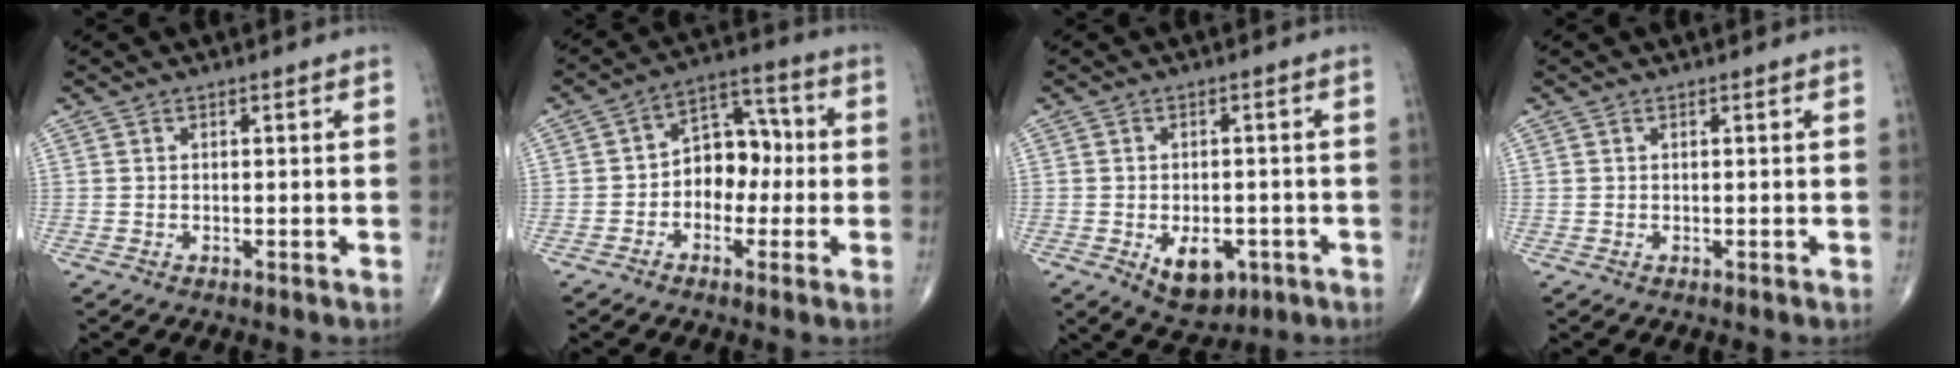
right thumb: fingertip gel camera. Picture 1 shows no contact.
{"total": 9.4, "force": [-1.1, 6.8, 6.4], "torque": [-0.058, 0.040, -0.030]}
{"total": 7.9, "force": [-2.9, 4.9, 5.5], "torque": [-0.062, 0.007, -0.028]}
{"total": 0.0}